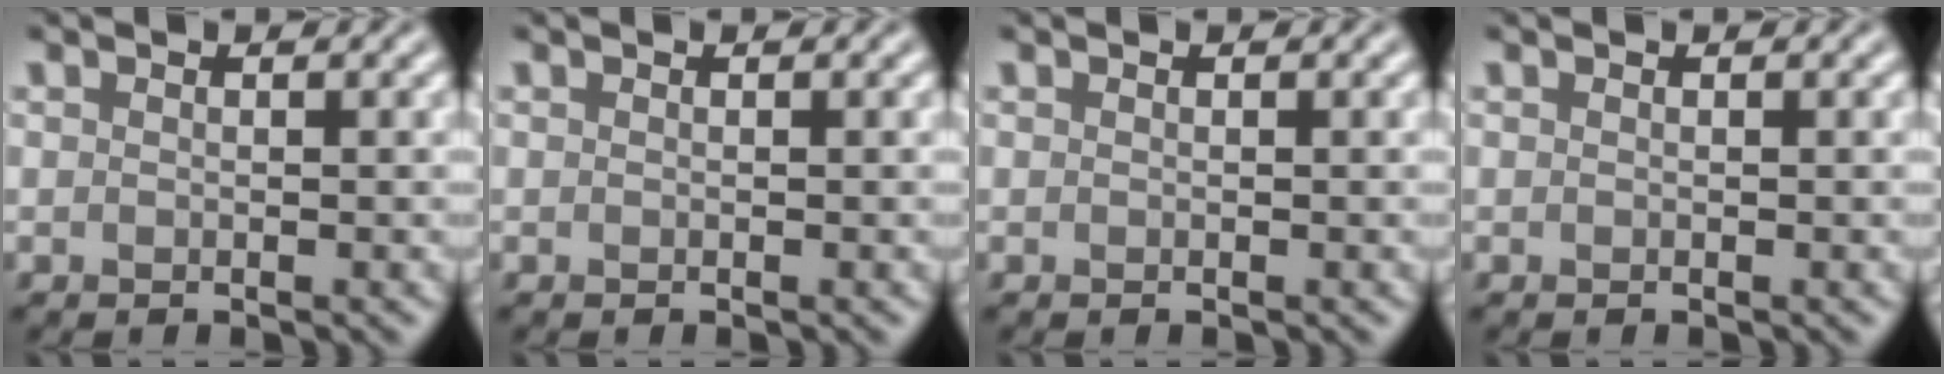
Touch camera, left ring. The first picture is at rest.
{"total": 0.0}
{"total": 0.0}
{"total": 0.0}